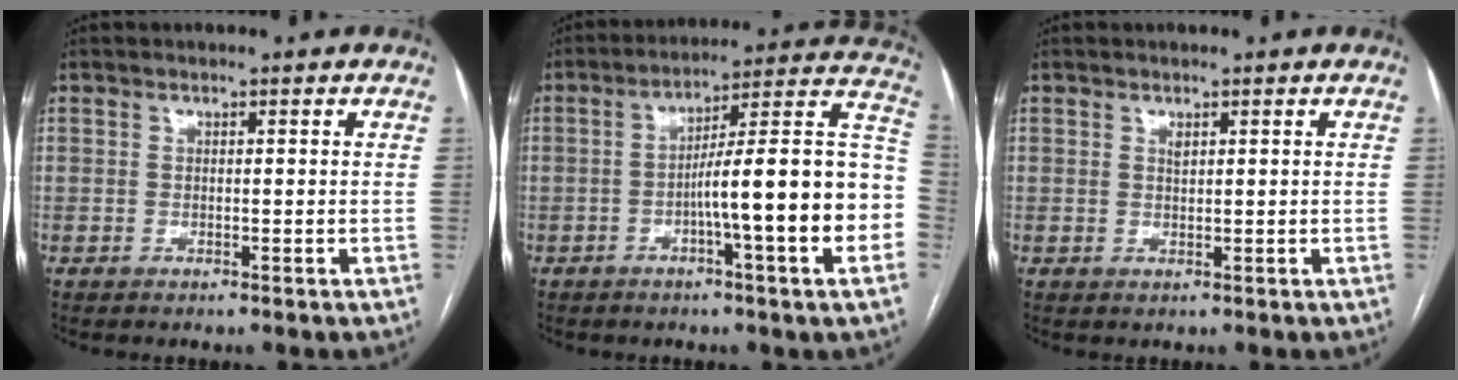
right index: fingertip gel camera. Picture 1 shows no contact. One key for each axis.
{"total": 19.0, "fx": -3.9, "fy": 0.6, "fz": 18.5, "tx": -0.209, "ty": 0.033, "tz": -0.053}
{"total": 0.8, "fx": 0.5, "fy": 0.3, "fz": 0.6, "tx": -0.011, "ty": -0.001, "tz": 0.010}